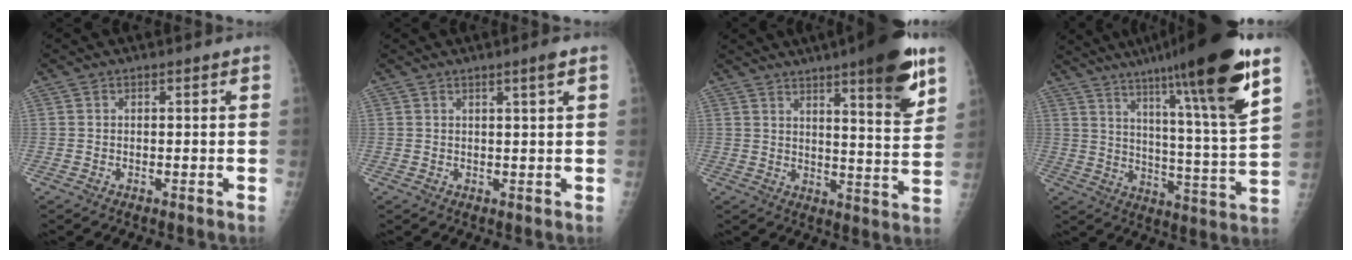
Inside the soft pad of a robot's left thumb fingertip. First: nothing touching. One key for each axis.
{"total": 2.2, "fx": 1.2, "fy": -0.3, "fz": 1.8, "tx": -0.030, "ty": -0.008, "tz": 0.020}
{"total": 15.4, "fx": 8.9, "fy": 2.6, "fz": 12.3, "tx": -0.150, "ty": -0.049, "tz": 0.126}
{"total": 23.8, "fx": 14.6, "fy": 1.4, "fz": 18.7, "tx": -0.269, "ty": -0.053, "tz": 0.222}